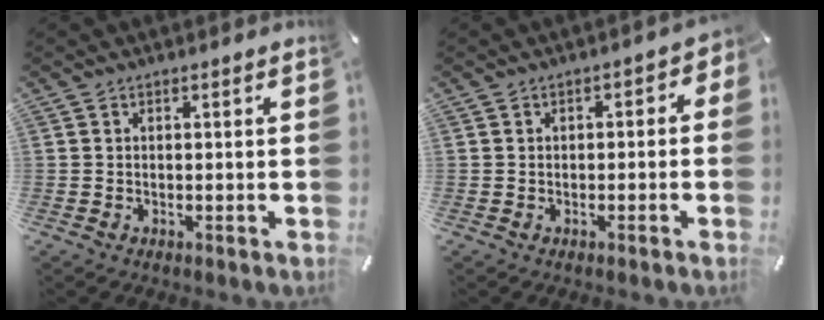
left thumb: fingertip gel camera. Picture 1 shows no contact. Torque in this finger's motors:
{"motor_torque": [0.30, 0.24, 0.25, 0.28, 0.06]}